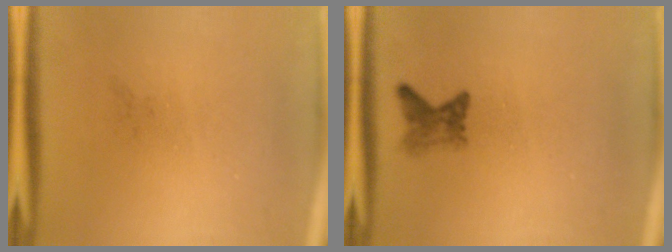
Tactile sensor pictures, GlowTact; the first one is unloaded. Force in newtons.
{"total": 1.9}